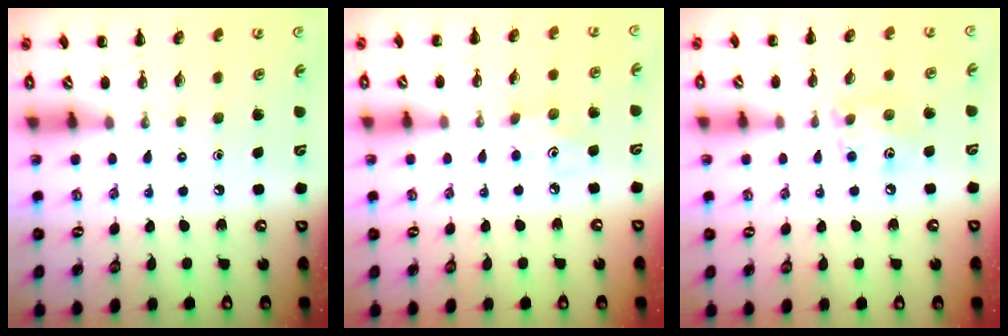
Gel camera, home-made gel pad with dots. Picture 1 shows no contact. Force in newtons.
{"total": 2.5, "press": 2.4, "slide": 0.7}
{"total": 6.4, "press": 6.4, "slide": 0.3}